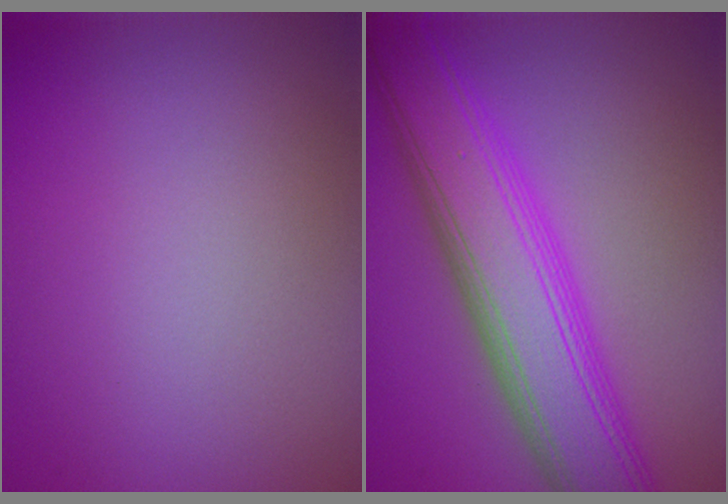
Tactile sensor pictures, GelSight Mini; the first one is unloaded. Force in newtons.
{"total": 9.2, "press": 9.2, "slide": 0.2}